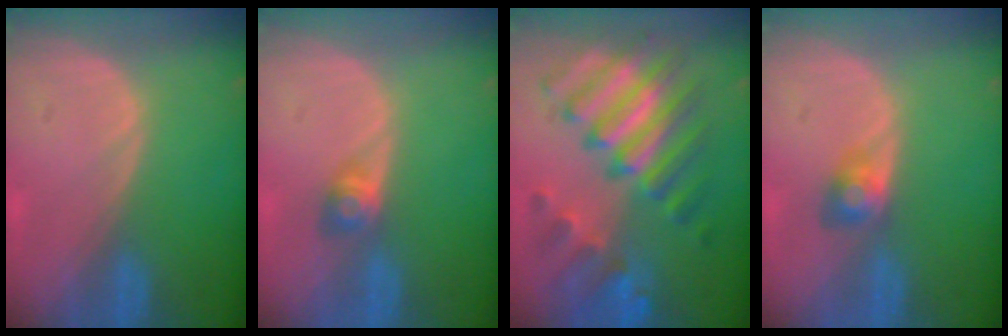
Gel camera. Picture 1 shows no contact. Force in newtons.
{"total": 2.7, "press": 2.5, "slide": 1.1}
{"total": 11.3, "press": 11.3, "slide": 1.0}
{"total": 2.7, "press": 2.7, "slide": 0.0}